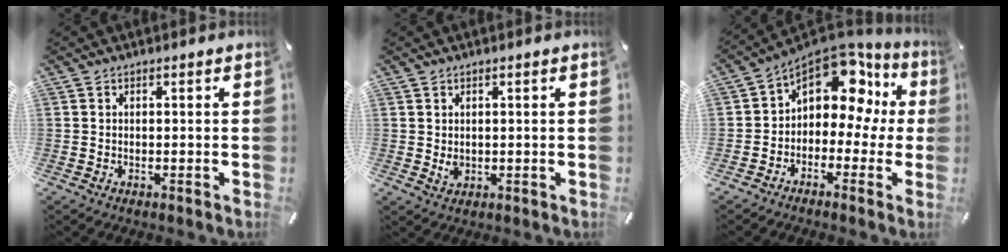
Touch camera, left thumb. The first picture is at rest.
{"total": 2.0, "force": [0.5, 1.7, 1.0], "torque": [-0.010, -0.001, 0.009]}
{"total": 13.7, "force": [5.5, 9.1, 8.7], "torque": [-0.127, -0.036, 0.095]}